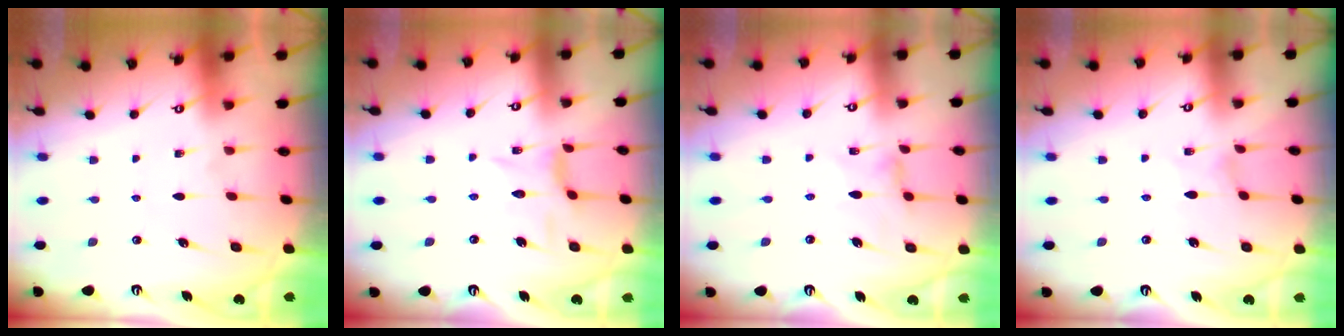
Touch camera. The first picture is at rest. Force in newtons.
{"total": 1.9, "press": 1.9, "slide": 0.2}
{"total": 1.5, "press": 1.4, "slide": 0.3}
{"total": 0.0}